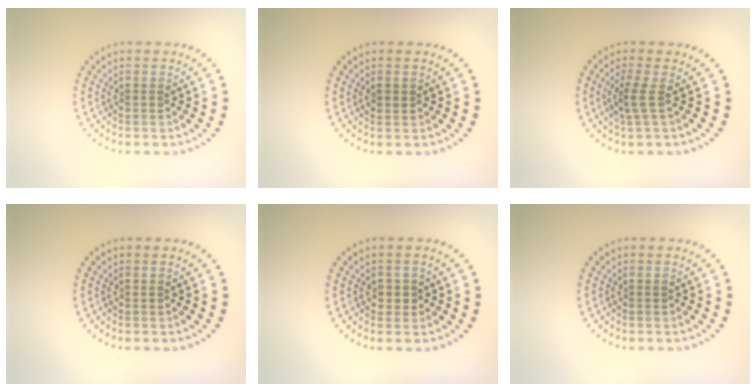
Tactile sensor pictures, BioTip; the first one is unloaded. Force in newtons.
{"total": 1.0, "press": 0.9, "slide": 0.4}
{"total": 1.9, "press": 1.3, "slide": 1.5}
{"total": 0.0}
{"total": 1.2, "press": 1.0, "slide": 0.5}
{"total": 0.0}